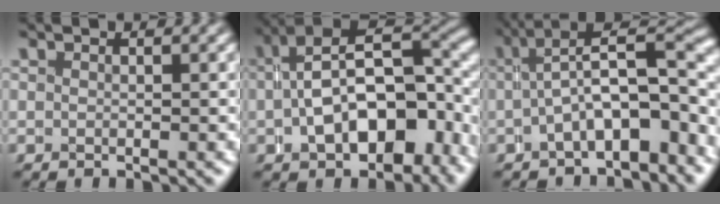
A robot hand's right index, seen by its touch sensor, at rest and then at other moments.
{"total": 11.0, "force": [-0.1, 6.2, 9.0], "torque": [-0.143, -0.004, 0.009]}
{"total": 7.4, "force": [-1.3, 2.8, 6.7], "torque": [-0.083, -0.002, -0.015]}